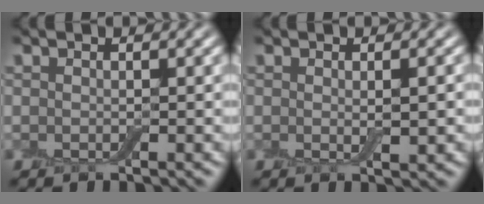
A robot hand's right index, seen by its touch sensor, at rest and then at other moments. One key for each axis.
{"total": 1.6, "fx": 0.1, "fy": 0.3, "fz": 1.6, "tx": -0.025, "ty": -0.003, "tz": 0.000}